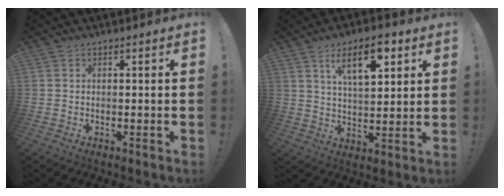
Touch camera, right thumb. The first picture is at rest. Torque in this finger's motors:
{"motor_torque": [0.04, 0.18, 0.61, 0.22, 0.07]}